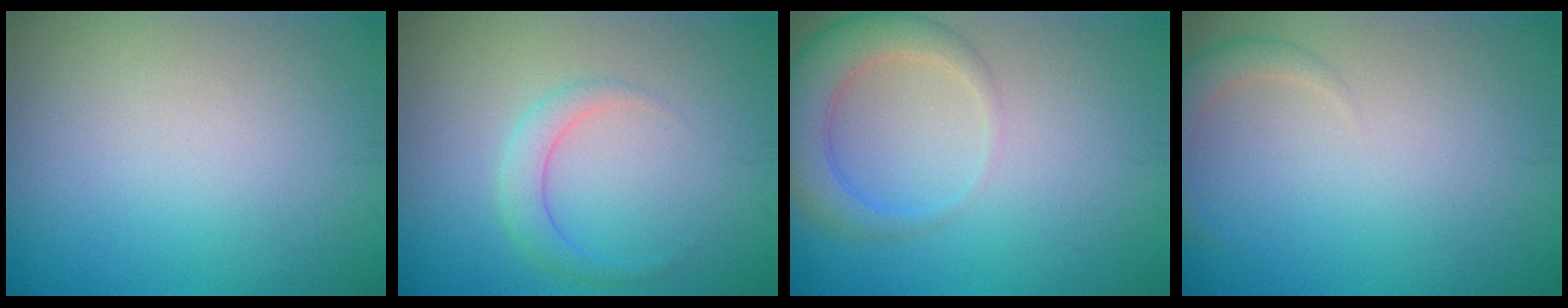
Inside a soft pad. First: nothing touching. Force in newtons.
{"total": 2.0, "press": 2.0, "slide": 0.1}
{"total": 4.3, "press": 4.3, "slide": 0.3}
{"total": 1.8, "press": 1.8, "slide": 0.1}